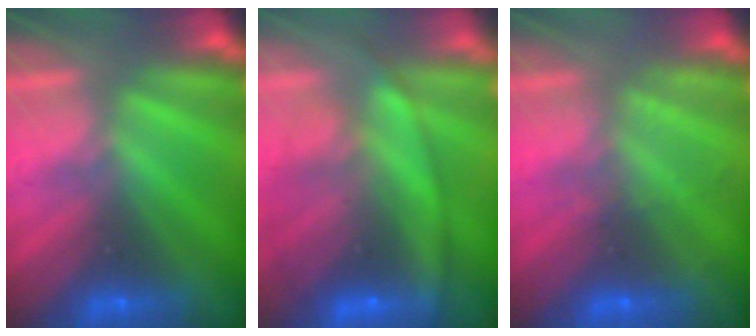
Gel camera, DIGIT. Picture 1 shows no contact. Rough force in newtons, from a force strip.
{"total": 8.2}
{"total": 1.7}